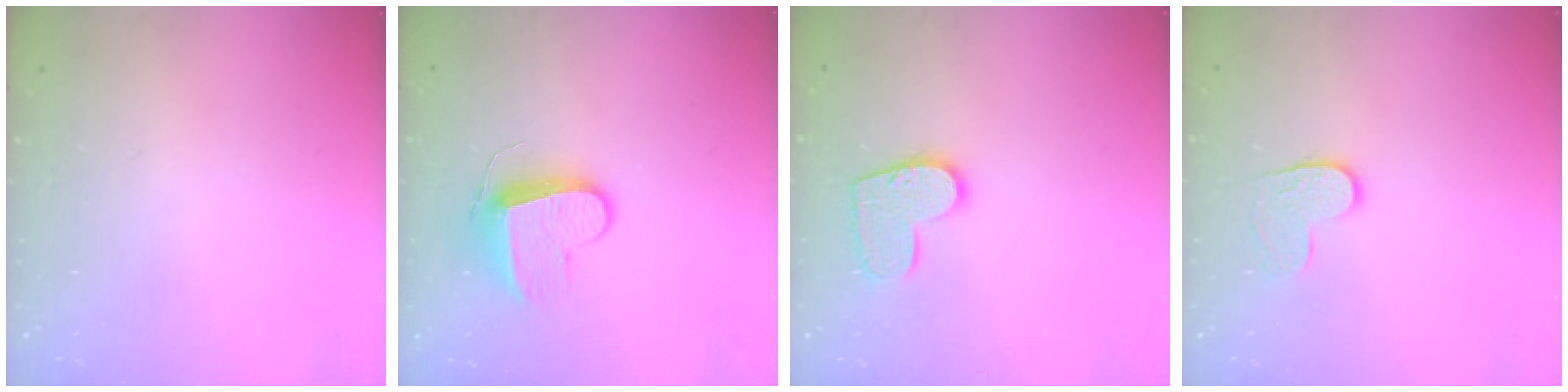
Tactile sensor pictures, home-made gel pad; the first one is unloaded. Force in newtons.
{"total": 9.1, "press": 9.1, "slide": 0.3}
{"total": 10.2, "press": 10.2, "slide": 0.2}
{"total": 5.2, "press": 5.2, "slide": 0.2}